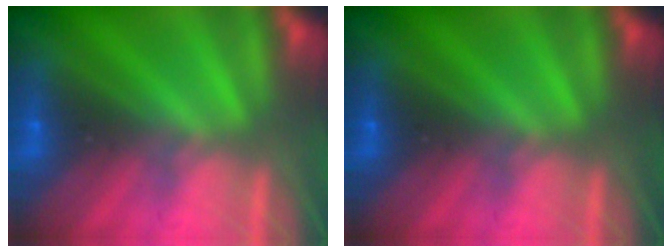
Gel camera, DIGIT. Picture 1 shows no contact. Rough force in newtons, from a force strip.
{"total": 0.0}